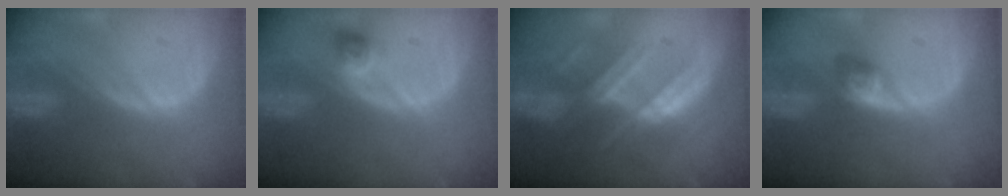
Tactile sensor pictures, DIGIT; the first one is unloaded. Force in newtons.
{"total": 2.2, "press": 2.1, "slide": 0.8}
{"total": 7.7, "press": 7.2, "slide": 2.8}
{"total": 2.8, "press": 2.6, "slide": 1.0}